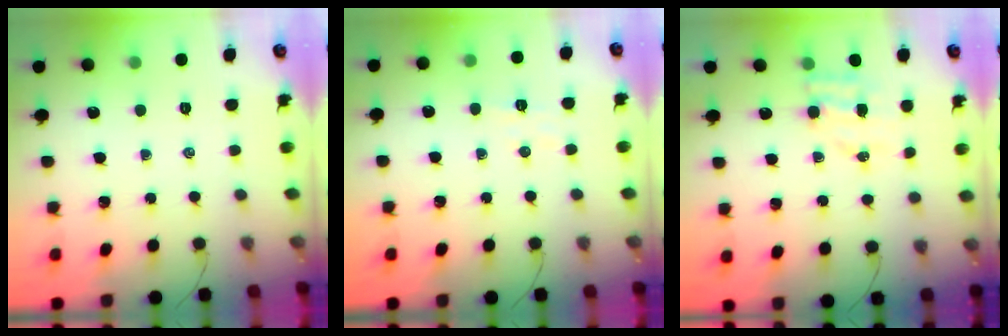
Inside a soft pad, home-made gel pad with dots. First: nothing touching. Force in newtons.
{"total": 4.4, "press": 4.3, "slide": 1.2}
{"total": 4.9, "press": 4.8, "slide": 0.8}